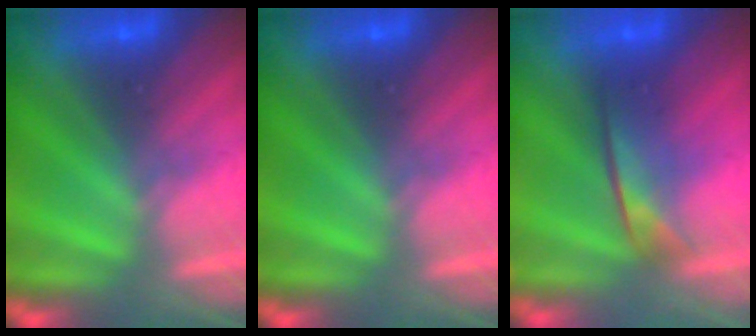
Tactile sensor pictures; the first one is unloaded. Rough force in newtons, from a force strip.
{"total": 0.0}
{"total": 2.1}